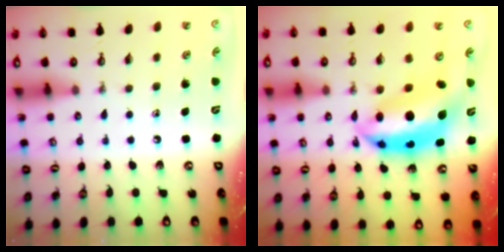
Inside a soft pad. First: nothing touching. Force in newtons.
{"total": 12.2, "press": 12.1, "slide": 1.0}